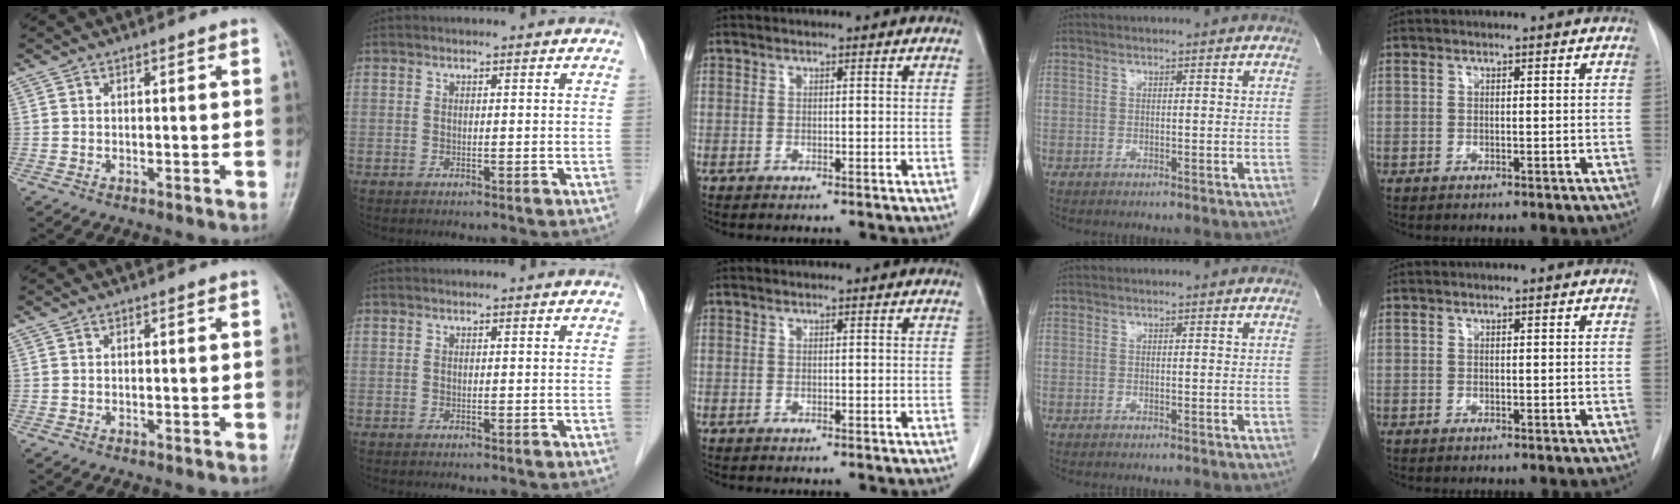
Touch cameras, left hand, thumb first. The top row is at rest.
{}